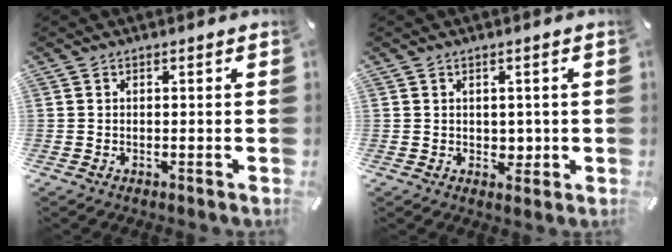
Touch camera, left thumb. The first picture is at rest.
{"total": 2.5, "force": [0.3, 2.4, 0.9], "torque": [-0.003, -0.003, 0.002]}